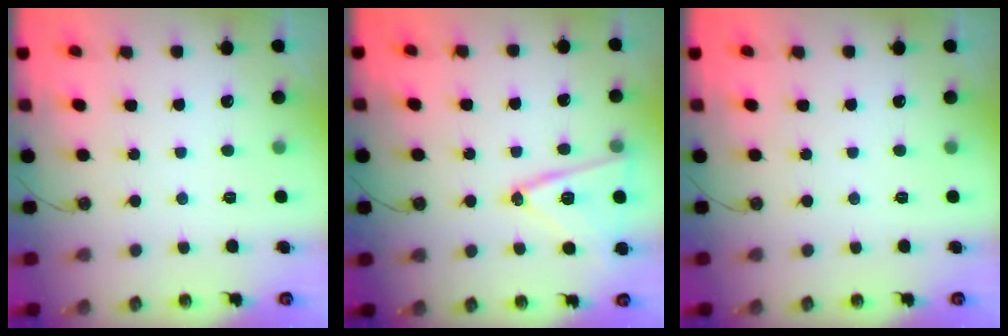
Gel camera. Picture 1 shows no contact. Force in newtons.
{"total": 15.1, "press": 14.9, "slide": 2.6}
{"total": 0.0}